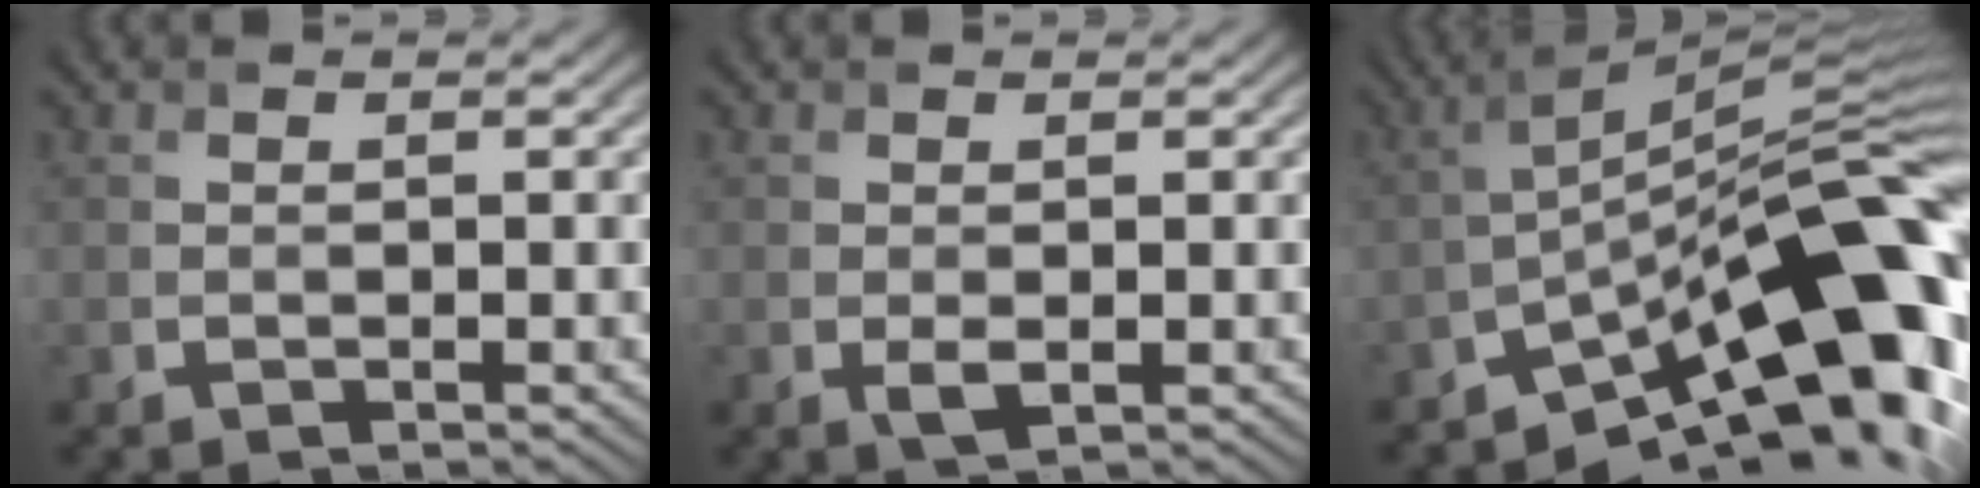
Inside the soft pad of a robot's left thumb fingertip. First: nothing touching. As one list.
[{"total": 1.1, "force": [-0.2, 0.4, 0.9], "torque": [-0.023, -0.004, -0.002]}, {"total": 15.7, "force": [-8.8, 4.7, 12.1], "torque": [-0.169, 0.011, -0.166]}]